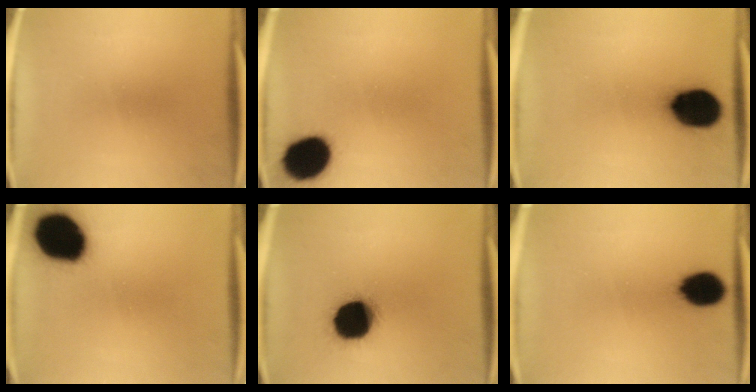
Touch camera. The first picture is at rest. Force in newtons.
{"total": 14.6}
{"total": 16.0}
{"total": 19.5}
{"total": 18.5}
{"total": 10.3}